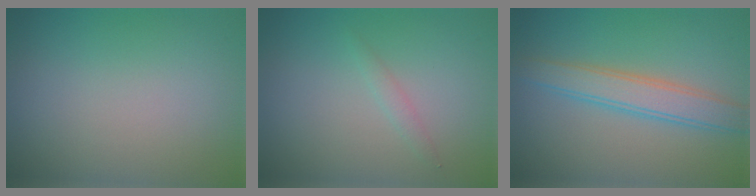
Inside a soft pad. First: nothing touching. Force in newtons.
{"total": 0.8, "press": 0.8, "slide": 0.0}
{"total": 3.7, "press": 3.7, "slide": 0.1}